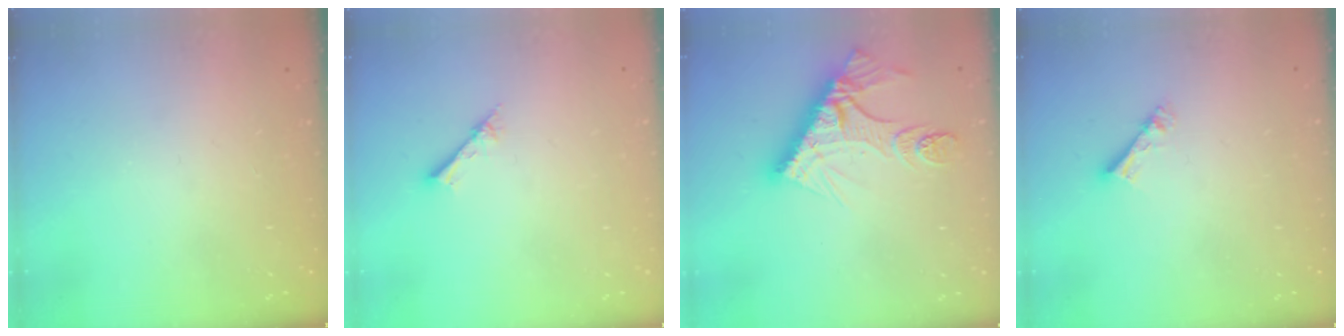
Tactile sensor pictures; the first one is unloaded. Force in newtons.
{"total": 2.1, "press": 2.1, "slide": 0.2}
{"total": 14.0, "press": 14.0, "slide": 1.2}
{"total": 4.6, "press": 4.6, "slide": 0.4}